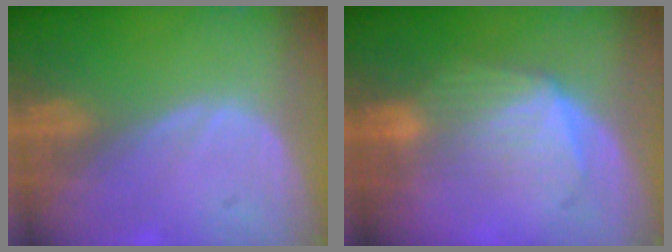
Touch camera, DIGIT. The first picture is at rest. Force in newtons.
{"total": 7.1, "press": 6.6, "slide": 2.8}